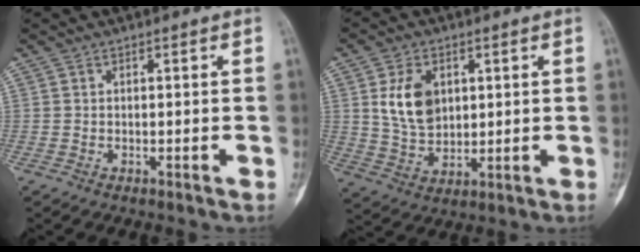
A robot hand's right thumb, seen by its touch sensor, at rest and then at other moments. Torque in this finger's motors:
{"motor_torque": [0.37, 0.33, 0.91, 0.01, 0.27]}